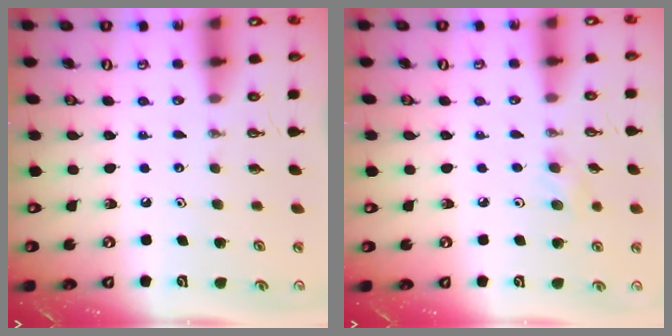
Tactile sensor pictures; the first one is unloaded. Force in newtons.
{"total": 6.2, "press": 4.8, "slide": 3.9}